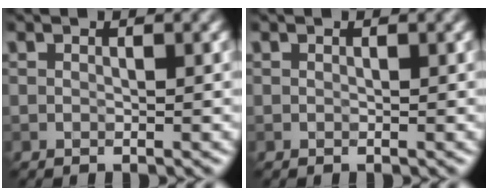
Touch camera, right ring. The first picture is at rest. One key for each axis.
{"total": 0.0}